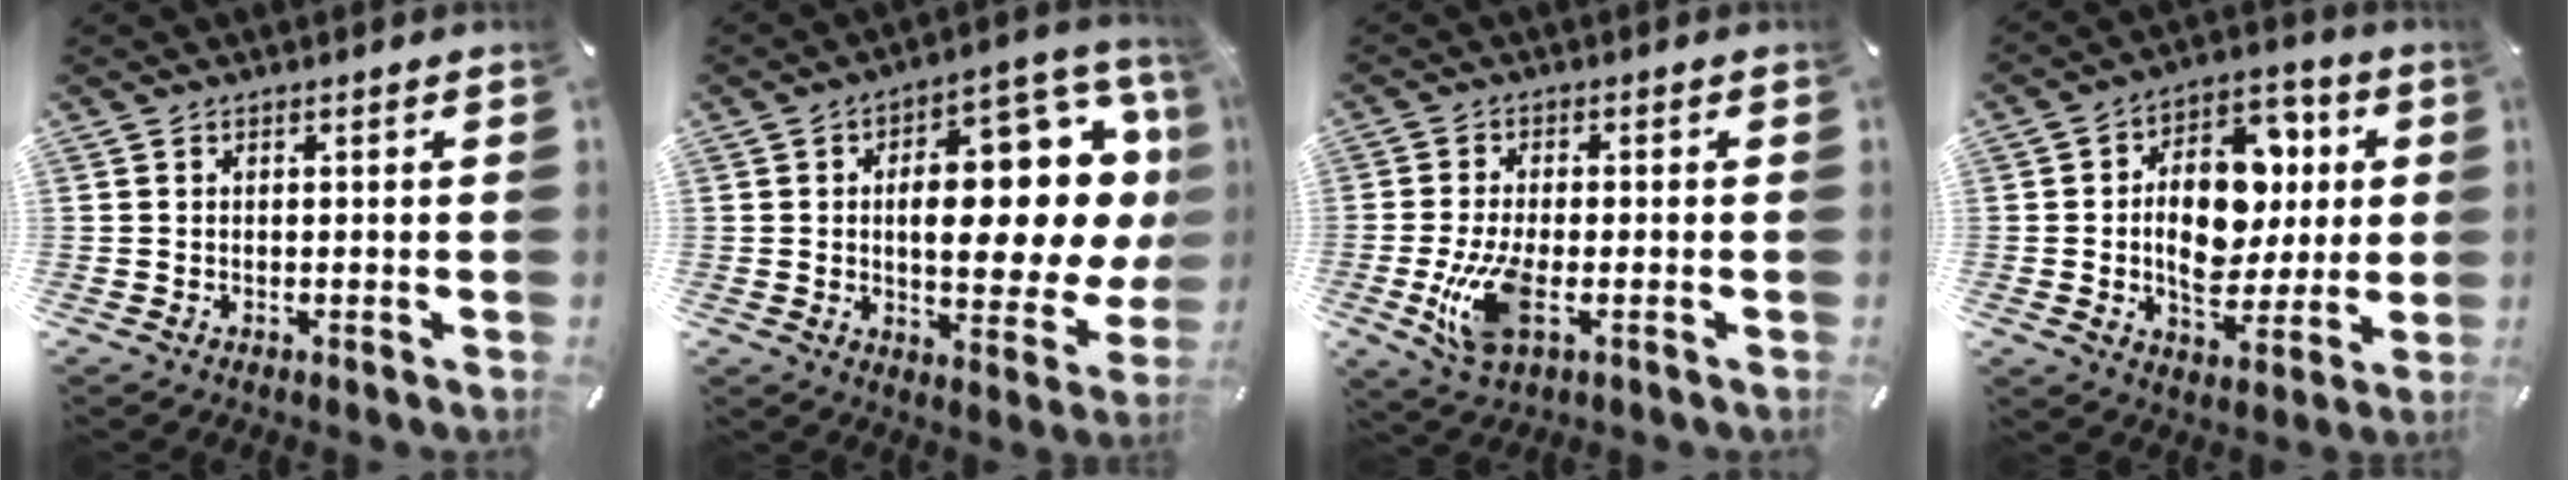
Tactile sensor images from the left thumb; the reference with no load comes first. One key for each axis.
{"total": 21.7, "fx": 4.5, "fy": 10.2, "fz": 18.5, "tx": -0.245, "ty": -0.045, "tz": 0.074}
{"total": 9.9, "fx": -2.3, "fy": 4.8, "fz": 8.4, "tx": -0.186, "ty": -0.010, "tz": -0.037}
{"total": 16.5, "fx": 1.0, "fy": 12.0, "fz": 11.3, "tx": -0.181, "ty": -0.005, "tz": 0.022}